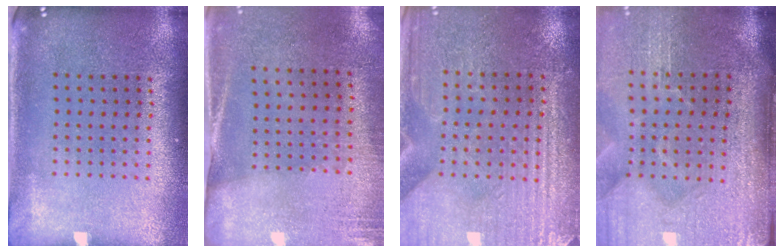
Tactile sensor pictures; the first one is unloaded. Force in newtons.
{"total": 2.7, "press": 2.3, "slide": 1.3}
{"total": 3.2, "press": 3.1, "slide": 0.7}
{"total": 5.0, "press": 4.2, "slide": 2.6}